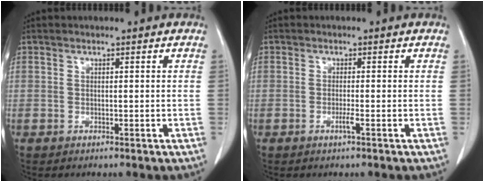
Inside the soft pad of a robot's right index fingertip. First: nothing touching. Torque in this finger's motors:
{"motor_torque": [0.19, 0.08, 0.07, 0.02]}